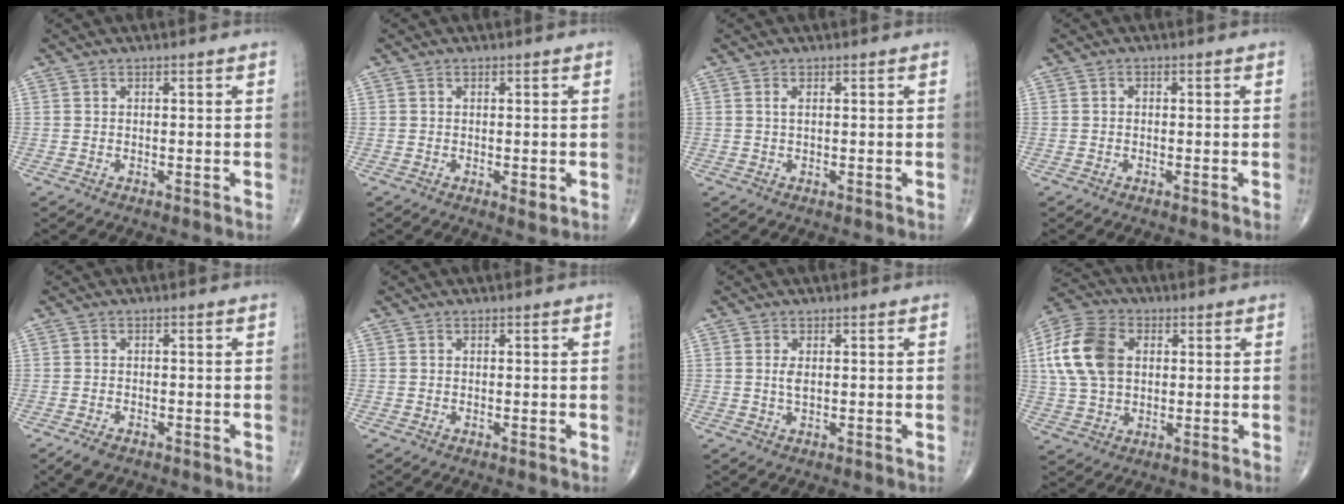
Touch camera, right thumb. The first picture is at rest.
{"total": 1.8, "force": [-0.2, 0.8, 1.6], "torque": [-0.022, -0.006, -0.001]}
{"total": 0.9, "force": [0.3, 0.3, 0.8], "torque": [-0.021, 0.001, 0.005]}
{"total": 0.7, "force": [0.0, 0.6, 0.4], "torque": [-0.003, 0.003, -0.003]}
{"total": 3.0, "force": [-1.9, 1.5, 1.7], "torque": [-0.034, -0.002, -0.031]}
{"total": 0.0}
{"total": 1.9, "force": [0.3, 0.9, 1.6], "torque": [-0.034, -0.001, 0.007]}
{"total": 14.6, "force": [2.7, 10.0, 10.3], "torque": [-0.198, 0.010, 0.046]}